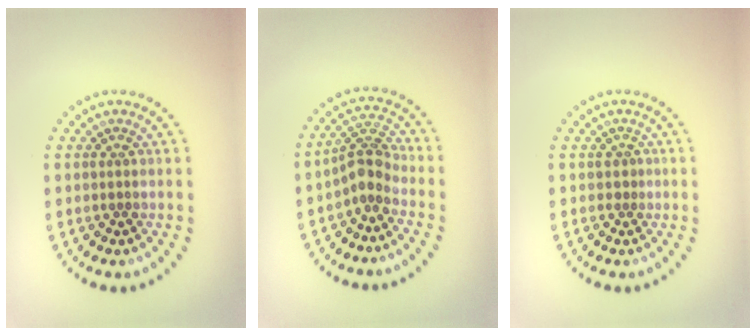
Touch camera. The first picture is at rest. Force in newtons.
{"total": 2.9, "press": 2.2, "slide": 1.9}
{"total": 0.6, "press": 0.3, "slide": 0.5}